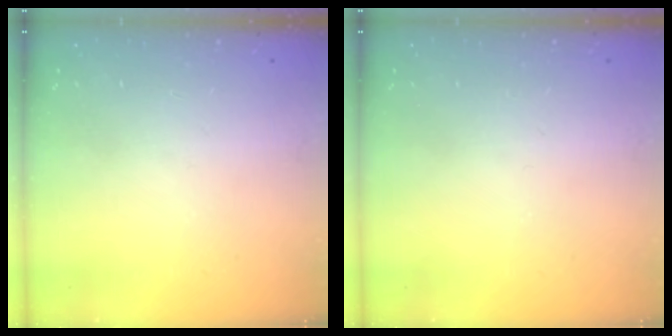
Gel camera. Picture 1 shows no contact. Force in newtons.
{"total": 0.0}